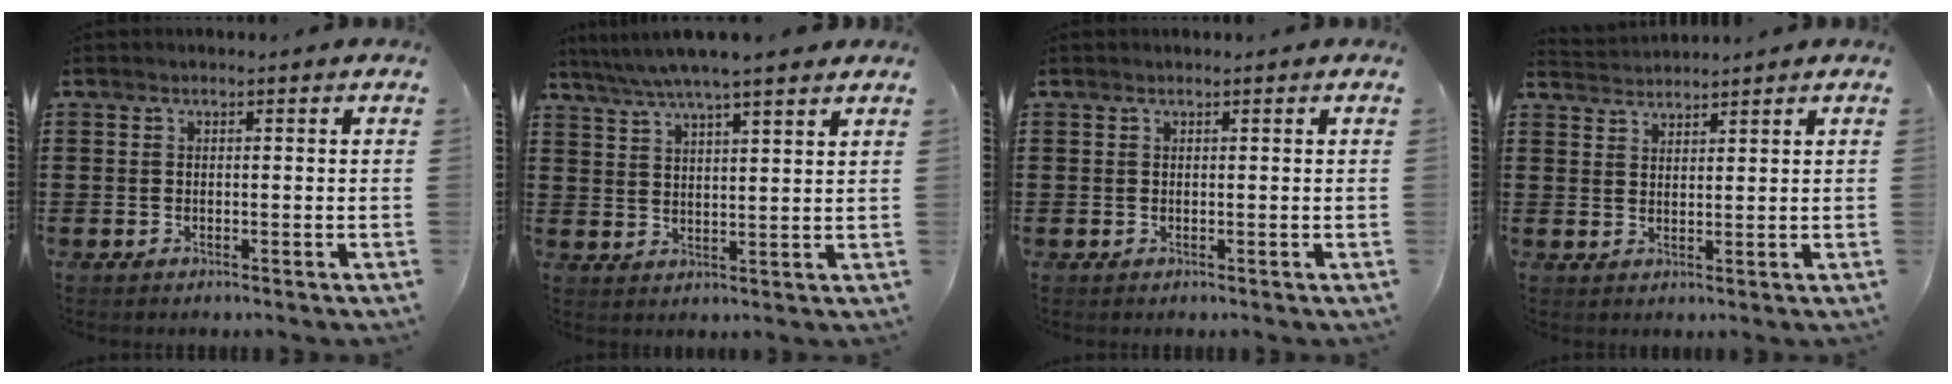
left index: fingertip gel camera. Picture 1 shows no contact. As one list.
[{"total": 5.5, "force": [4.7, 0.0, 2.8], "torque": [-0.068, -0.017, 0.082]}, {"total": 0.0}, {"total": 2.3, "force": [2.2, -0.1, -0.4], "torque": [0.001, -0.004, 0.044]}]